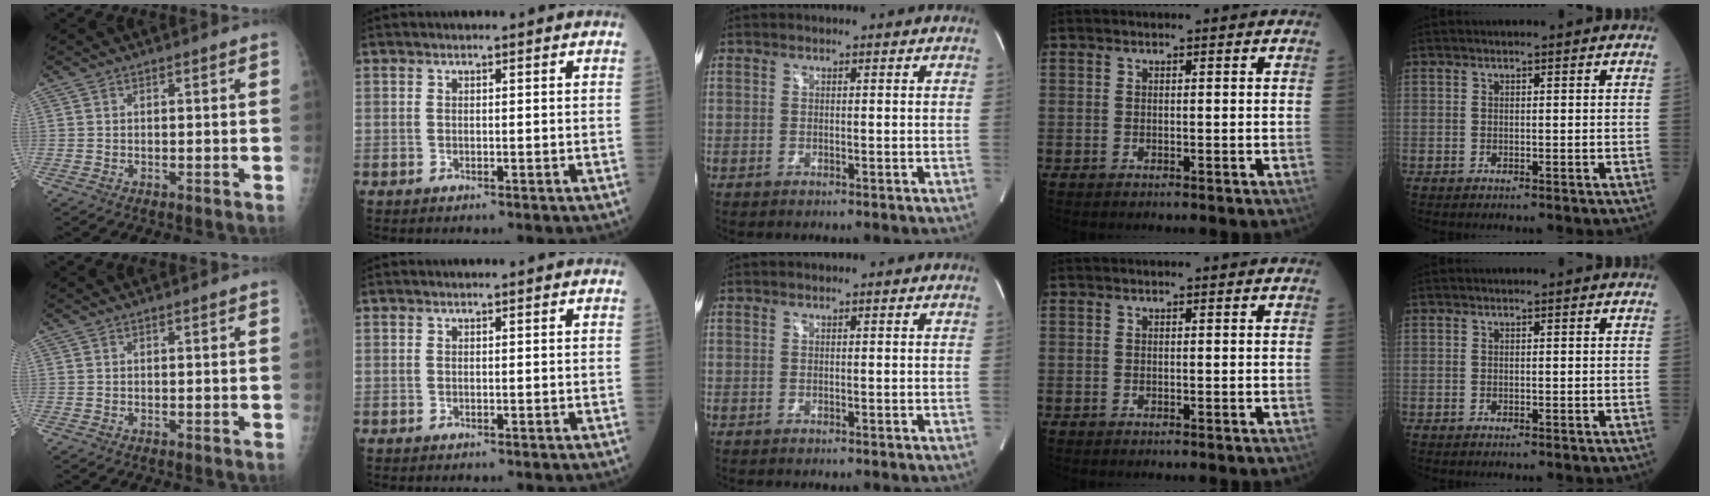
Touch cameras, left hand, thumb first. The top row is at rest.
{}